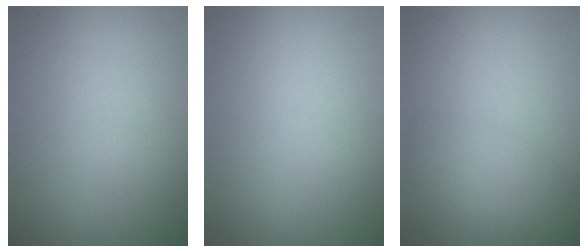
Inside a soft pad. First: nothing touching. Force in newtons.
{"total": 0.0}
{"total": 2.8, "press": 2.8, "slide": 0.2}